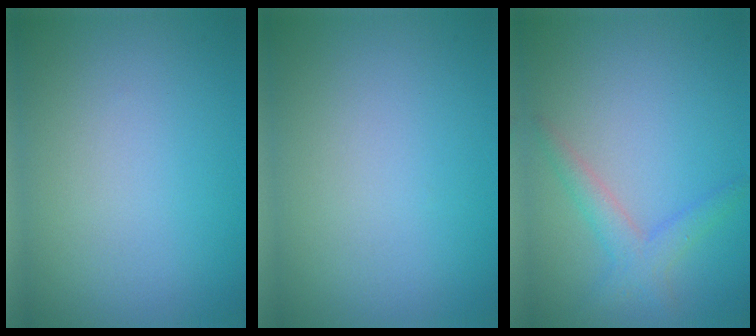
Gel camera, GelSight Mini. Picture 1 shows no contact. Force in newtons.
{"total": 0.0}
{"total": 2.4, "press": 2.4, "slide": 0.2}